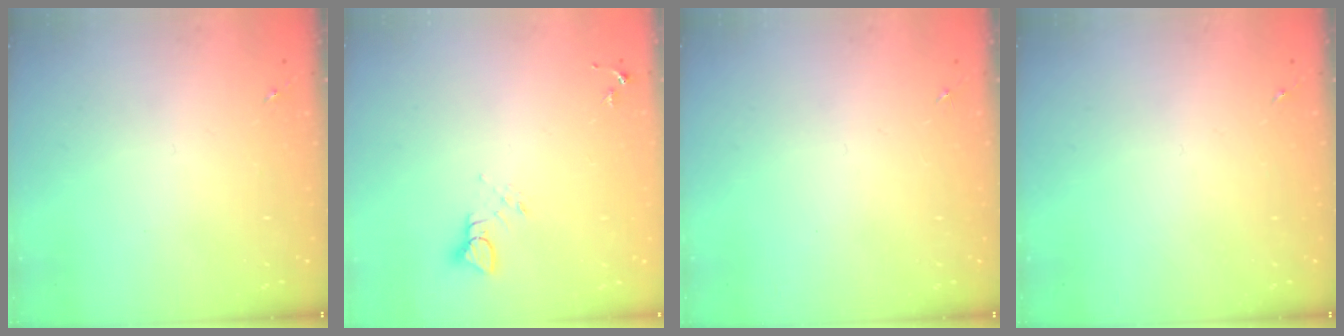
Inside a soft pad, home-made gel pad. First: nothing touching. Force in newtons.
{"total": 3.9, "press": 3.9, "slide": 0.2}
{"total": 0.0}
{"total": 0.0}